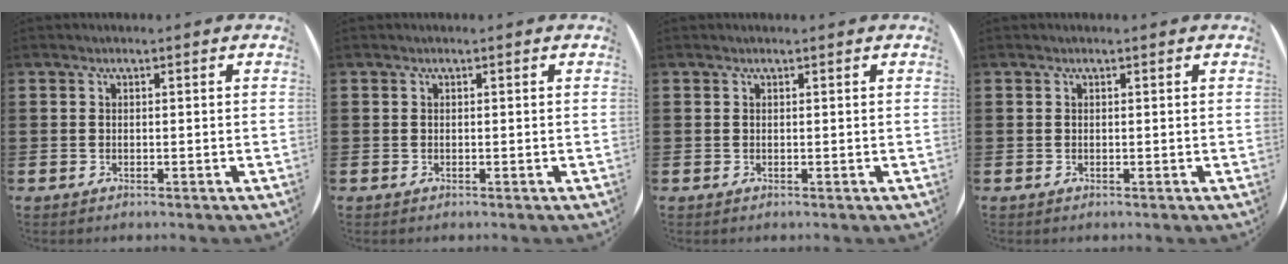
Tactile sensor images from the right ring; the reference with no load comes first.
{"total": 0.0}
{"total": 0.0}
{"total": 0.0}